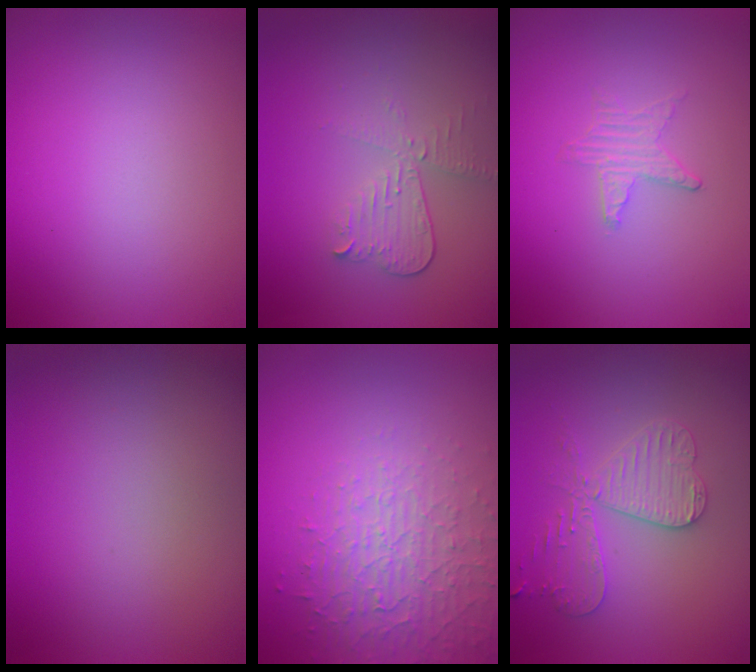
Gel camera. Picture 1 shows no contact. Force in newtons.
{"total": 3.1, "press": 2.7, "slide": 1.5}
{"total": 0.5, "press": 0.5, "slide": 0.1}
{"total": 0.0}
{"total": 4.8, "press": 3.5, "slide": 3.3}
{"total": 3.7, "press": 3.6, "slide": 1.0}